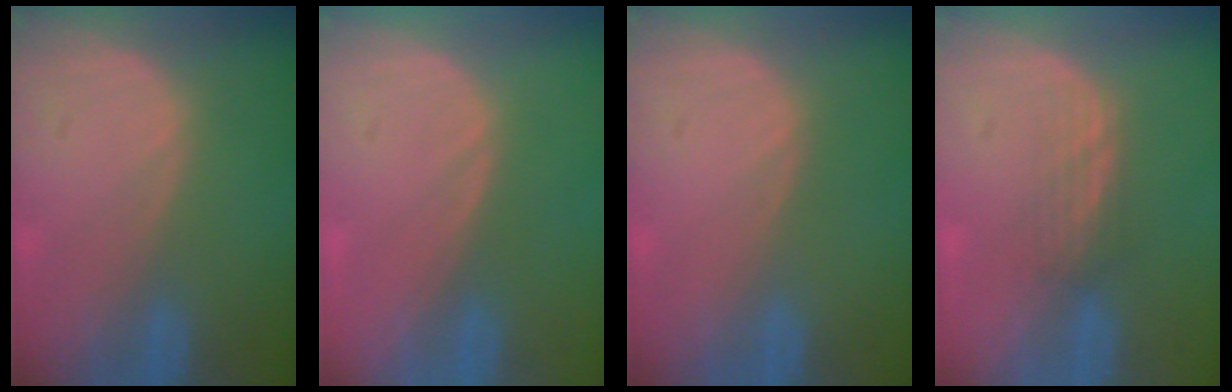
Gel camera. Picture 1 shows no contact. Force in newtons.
{"total": 0.0}
{"total": 0.0}
{"total": 2.2, "press": 2.1, "slide": 0.2}